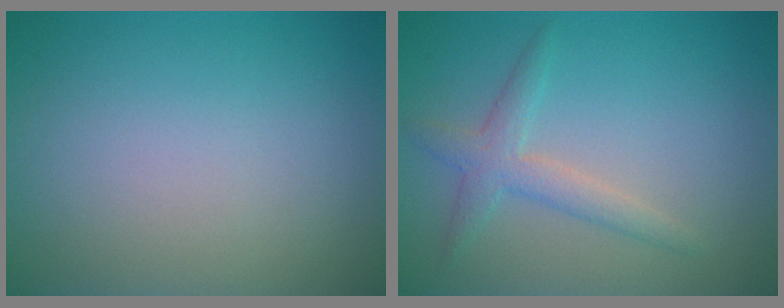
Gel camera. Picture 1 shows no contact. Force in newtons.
{"total": 2.5, "press": 2.5, "slide": 0.1}